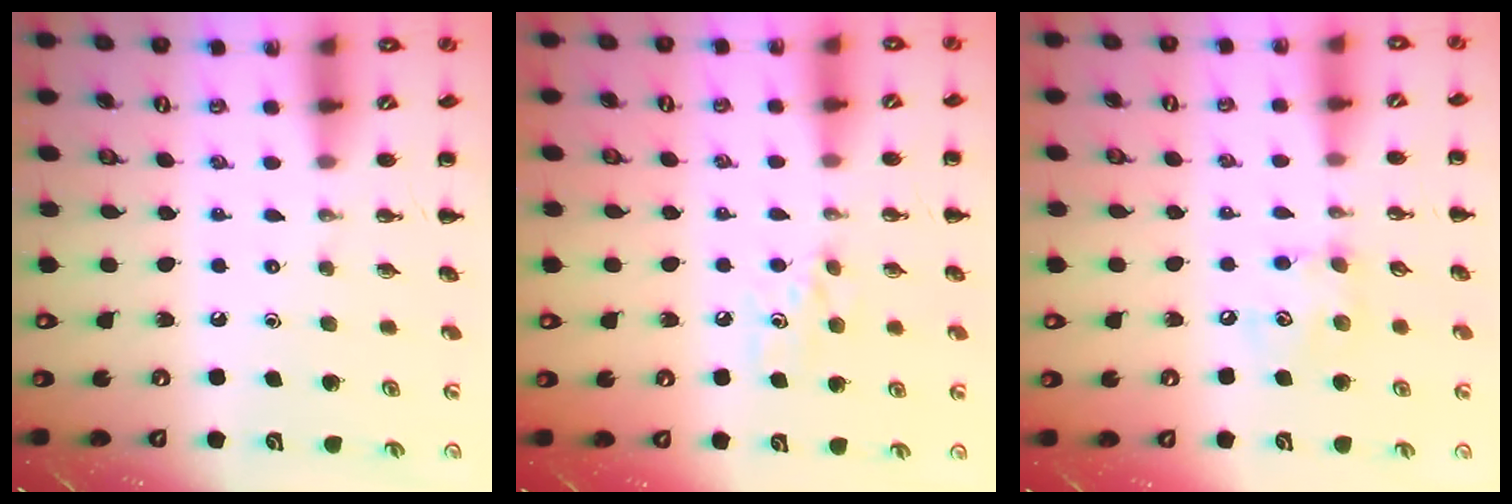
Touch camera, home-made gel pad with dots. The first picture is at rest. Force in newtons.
{"total": 5.8, "press": 5.6, "slide": 1.7}
{"total": 6.1, "press": 6.1, "slide": 0.6}